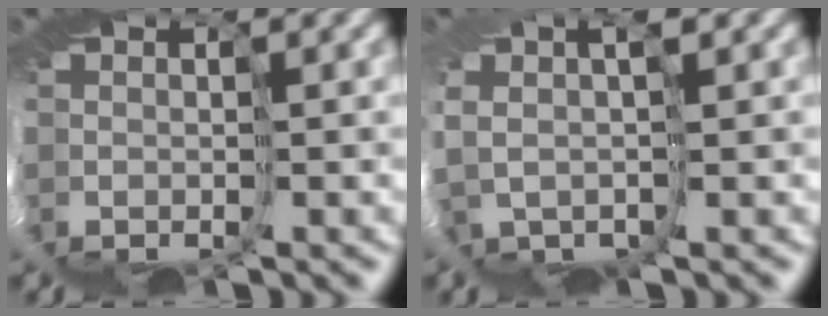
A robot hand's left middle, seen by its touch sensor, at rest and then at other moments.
{"total": 1.9, "force": [1.7, -0.2, 1.0], "torque": [-0.030, 0.009, 0.039]}